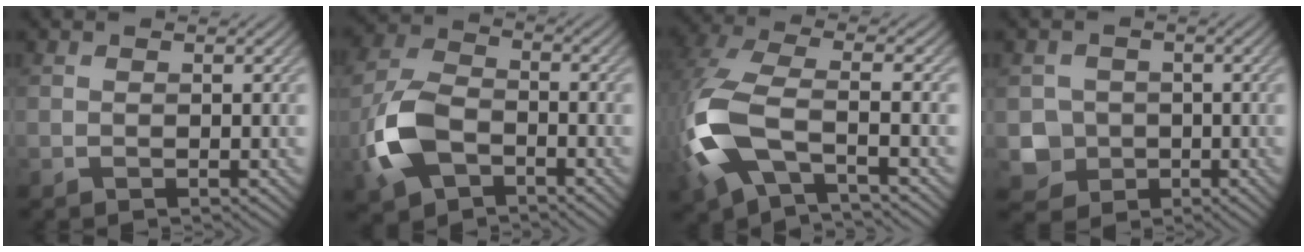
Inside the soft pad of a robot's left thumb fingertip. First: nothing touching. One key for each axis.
{"total": 9.6, "fx": -3.6, "fy": 6.0, "fz": 6.6, "tx": -0.169, "ty": -0.002, "tz": -0.087}
{"total": 12.3, "fx": -3.6, "fy": 5.4, "fz": 10.5, "tx": -0.275, "ty": -0.015, "tz": -0.079}
{"total": 4.5, "fx": -1.1, "fy": 4.3, "fz": 1.1, "tx": -0.028, "ty": -0.005, "tz": -0.036}